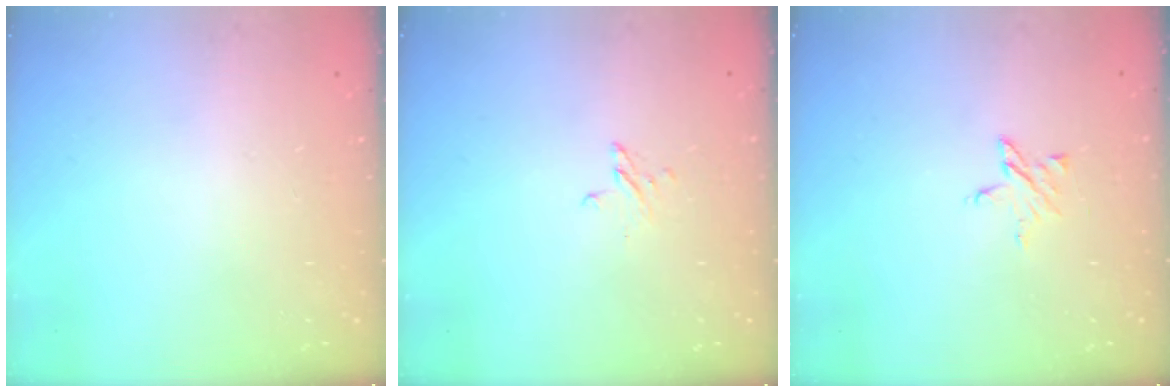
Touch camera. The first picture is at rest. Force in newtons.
{"total": 2.4, "press": 2.4, "slide": 0.2}
{"total": 3.1, "press": 3.0, "slide": 0.3}